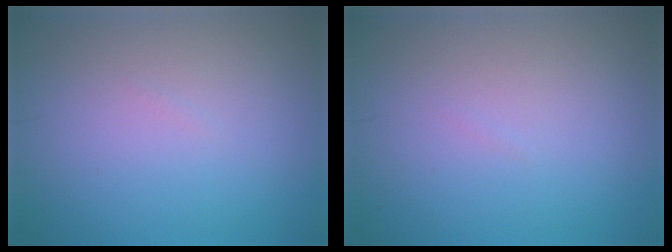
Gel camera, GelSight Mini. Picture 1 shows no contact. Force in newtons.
{"total": 0.0}